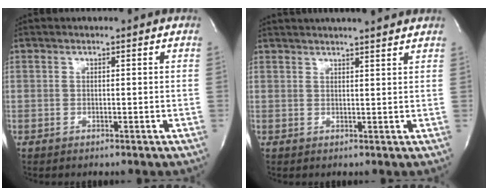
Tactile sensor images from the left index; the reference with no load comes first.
{"total": 10.9, "force": [9.9, 0.6, 4.5], "torque": [-0.073, 0.023, 0.125]}